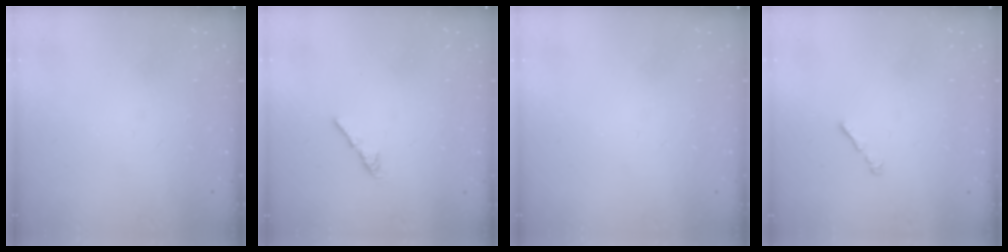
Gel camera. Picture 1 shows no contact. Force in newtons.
{"total": 2.1, "press": 2.0, "slide": 0.7}
{"total": 0.0}
{"total": 1.0, "press": 0.9, "slide": 0.5}